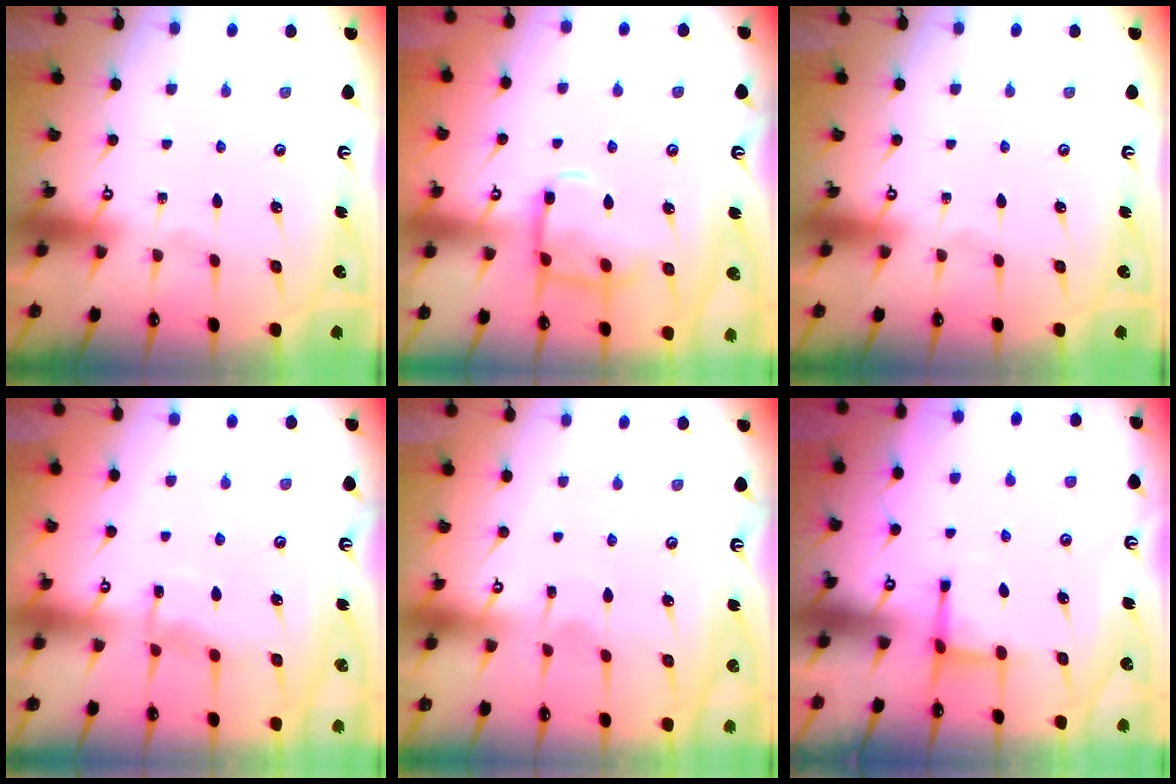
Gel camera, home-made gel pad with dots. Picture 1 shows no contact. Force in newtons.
{"total": 11.9, "press": 11.9, "slide": 1.1}
{"total": 0.0}
{"total": 7.0, "press": 7.0, "slide": 0.7}
{"total": 3.3, "press": 3.3, "slide": 0.3}
{"total": 2.9, "press": 2.8, "slide": 0.7}